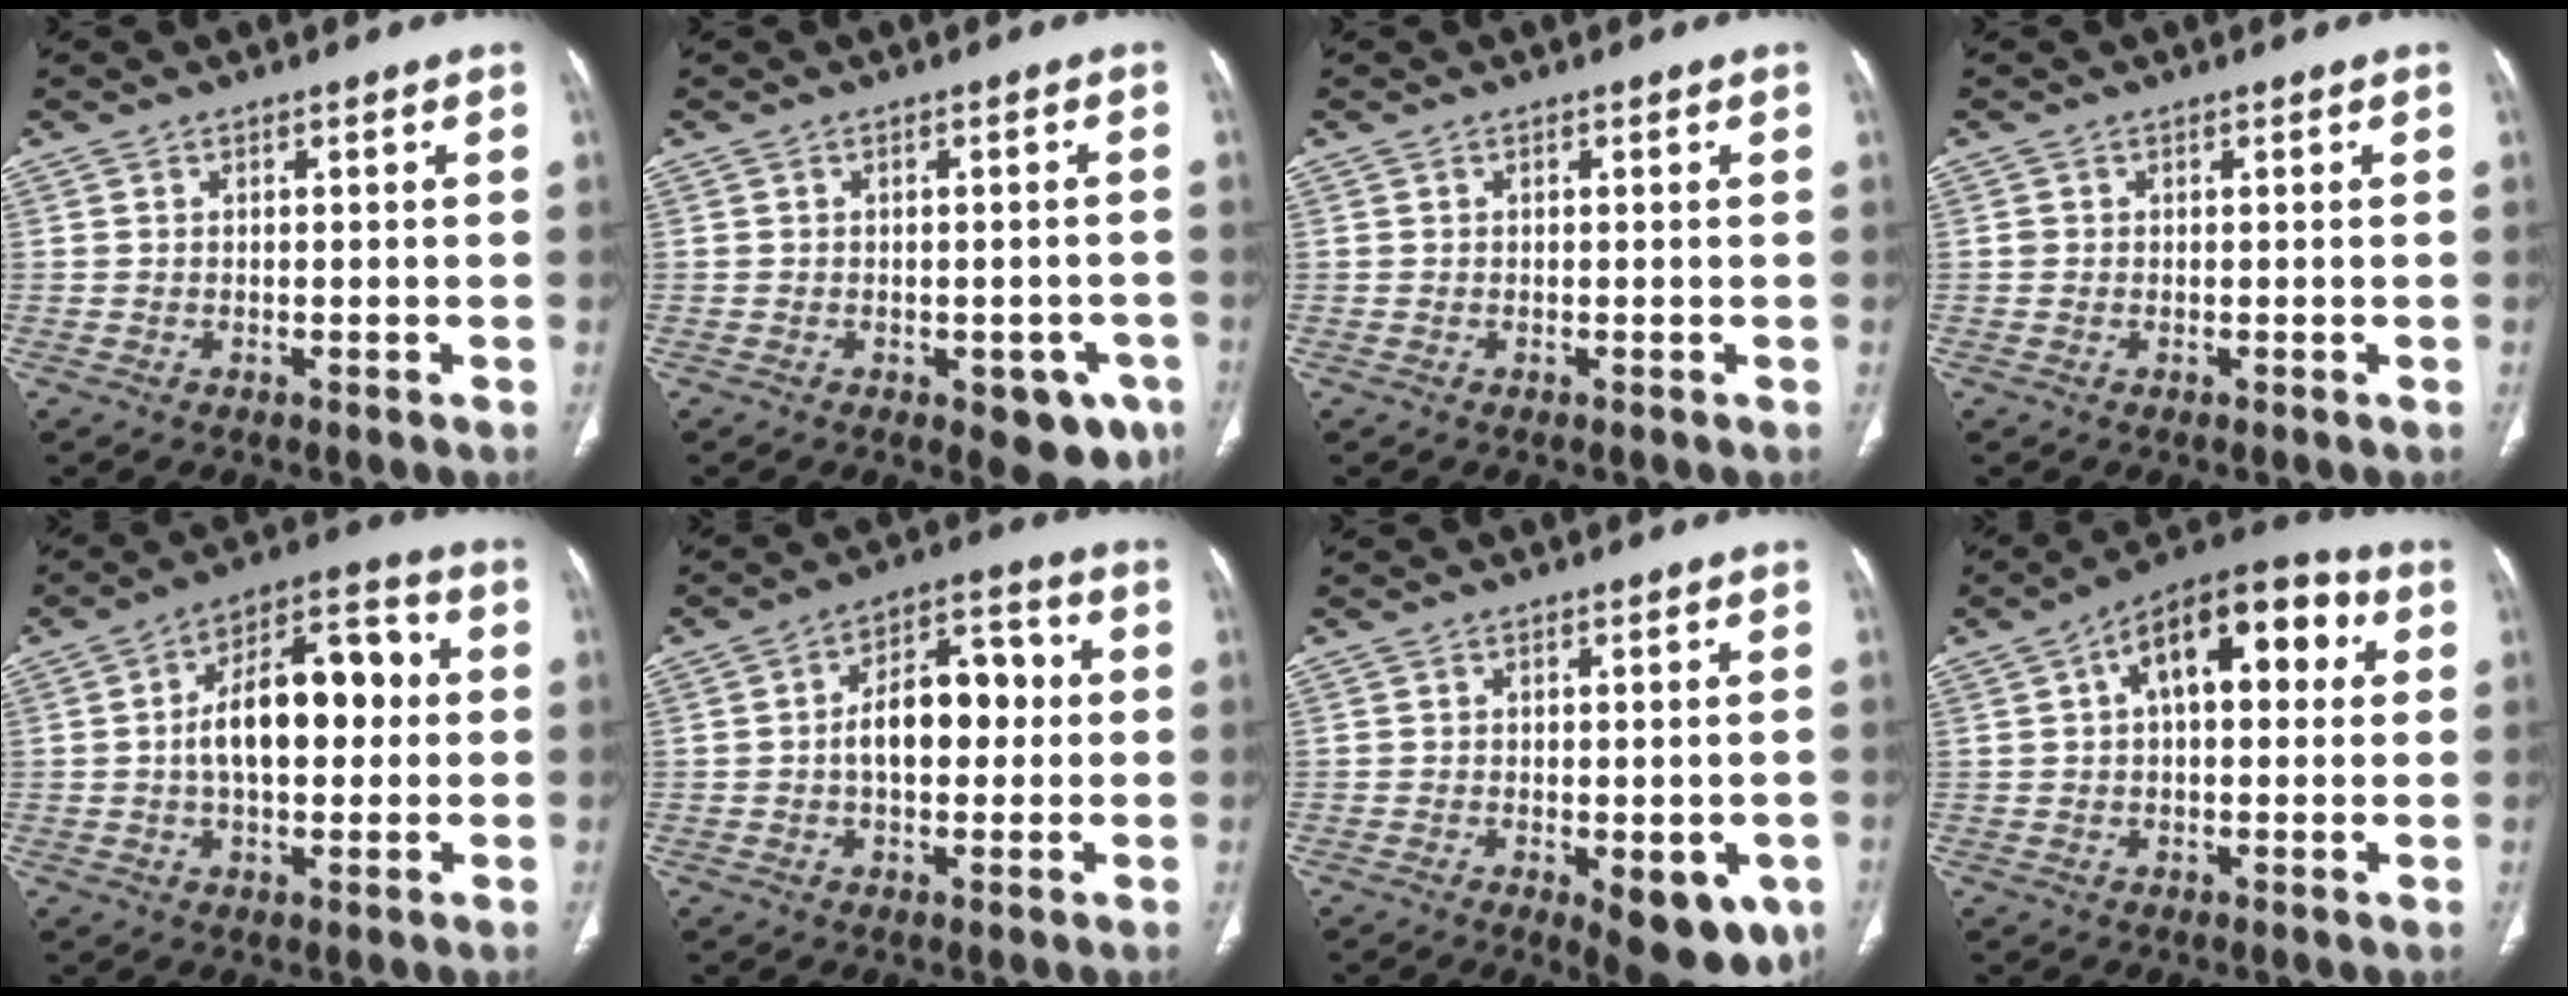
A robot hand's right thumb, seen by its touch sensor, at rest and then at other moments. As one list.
[{"total": 7.4, "force": [-3.4, 3.9, 5.3], "torque": [-0.032, 0.006, -0.036]}, {"total": 0.0}, {"total": 0.6, "force": [0.0, 0.5, 0.1], "torque": [0.000, 0.003, 0.002]}, {"total": 15.7, "force": [0.9, 8.5, 13.2], "torque": [-0.186, 0.035, 0.008]}, {"total": 11.9, "force": [0.3, 7.0, 9.6], "torque": [-0.126, 0.032, 0.000]}, {"total": 10.2, "force": [-3.6, 4.4, 8.5], "torque": [-0.085, -0.005, -0.036]}, {"total": 15.5, "force": [4.1, 7.9, 12.7], "torque": [-0.161, 0.034, 0.054]}]